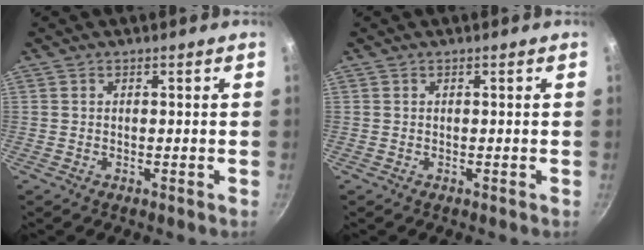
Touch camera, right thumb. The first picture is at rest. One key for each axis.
{"total": 0.0}